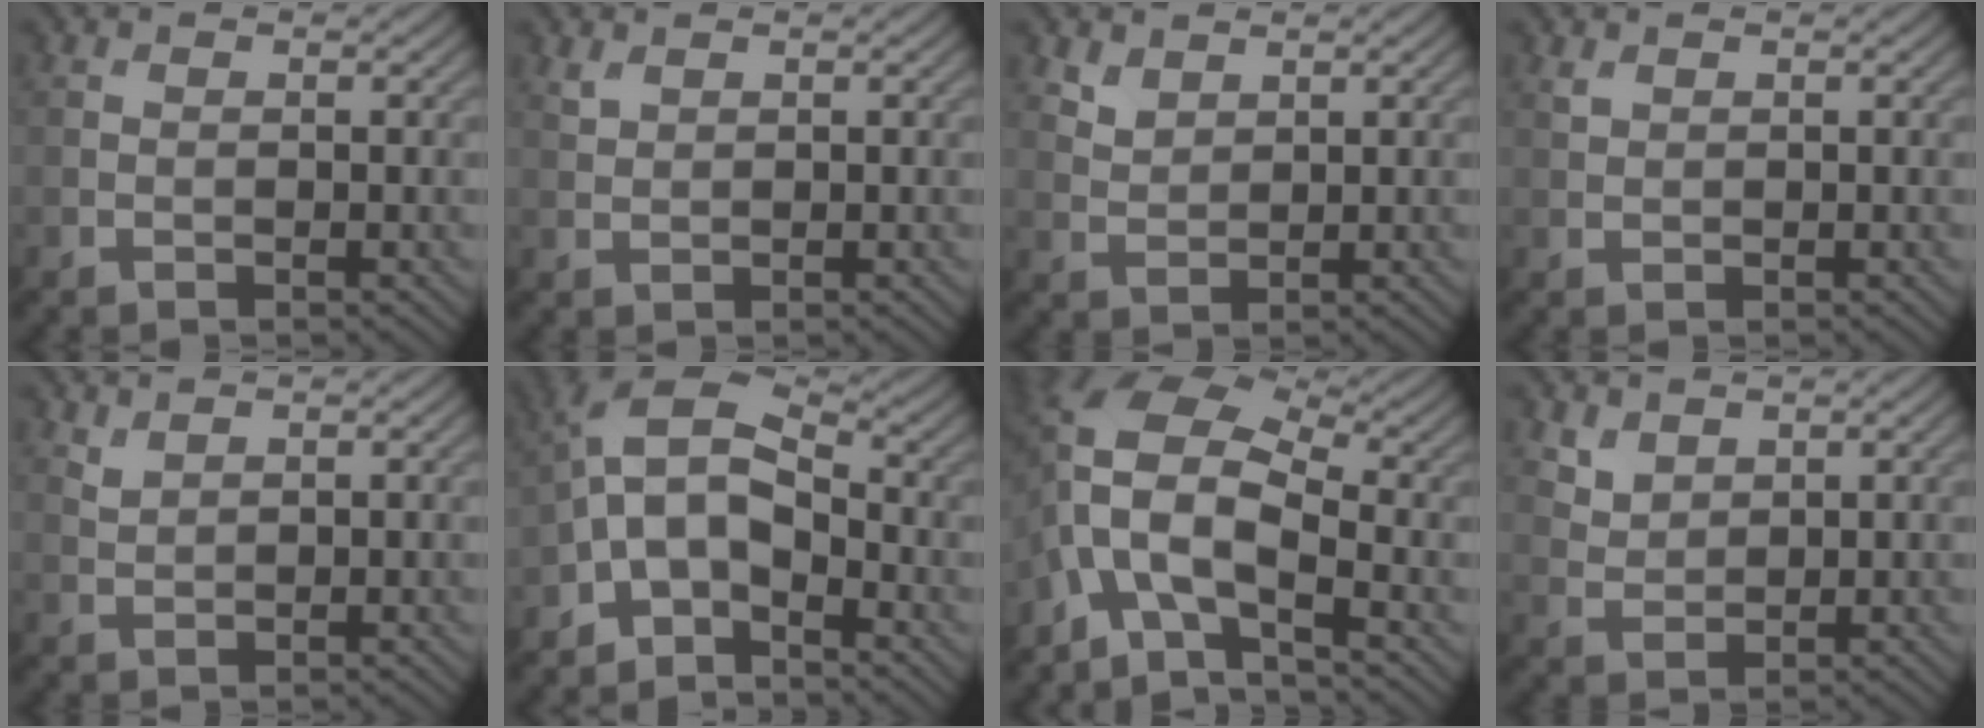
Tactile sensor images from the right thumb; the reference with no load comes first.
{"total": 1.1, "force": [0.9, 0.4, 0.4], "torque": [-0.017, -0.001, 0.022]}
{"total": 2.5, "force": [1.9, 1.3, 0.9], "torque": [-0.027, -0.003, 0.046]}
{"total": 0.8, "force": [0.6, 0.3, 0.3], "torque": [-0.014, 0.000, 0.015]}
{"total": 1.3, "force": [1.2, 0.4, 0.5], "torque": [-0.023, -0.001, 0.029]}
{"total": 8.9, "force": [-3.3, 4.7, 6.8], "torque": [-0.135, 0.010, -0.082]}
{"total": 9.7, "force": [-4.1, 4.4, 7.6], "torque": [-0.158, -0.004, -0.097]}
{"total": 3.0, "force": [2.1, 1.8, 1.1], "torque": [-0.031, -0.007, 0.051]}